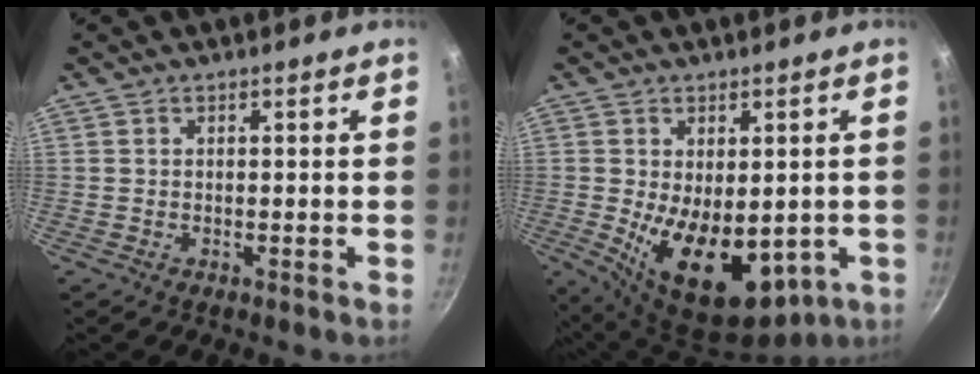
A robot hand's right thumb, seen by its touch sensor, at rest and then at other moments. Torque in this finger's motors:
{"motor_torque": [-0.12, 1.46, 1.67, -0.57, 0.19]}